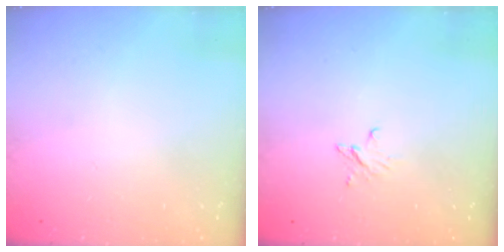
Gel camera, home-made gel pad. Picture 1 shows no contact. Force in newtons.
{"total": 2.4, "press": 2.4, "slide": 0.2}